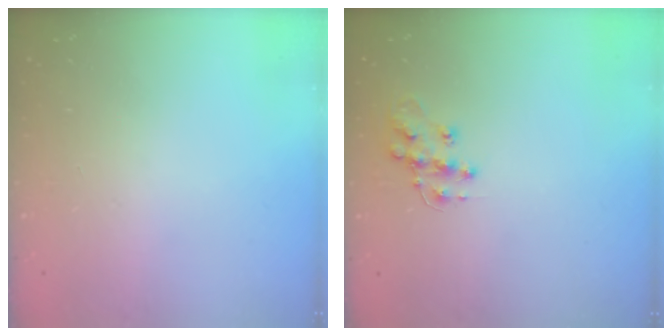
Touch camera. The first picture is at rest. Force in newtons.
{"total": 10.7, "press": 10.7, "slide": 0.7}